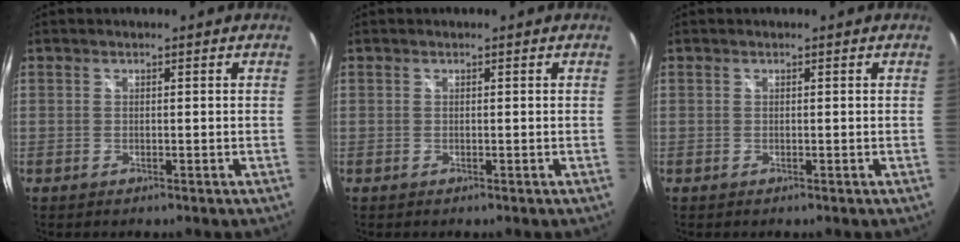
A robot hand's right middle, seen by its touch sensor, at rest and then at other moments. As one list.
[{"total": 0.0}, {"total": 0.0}]